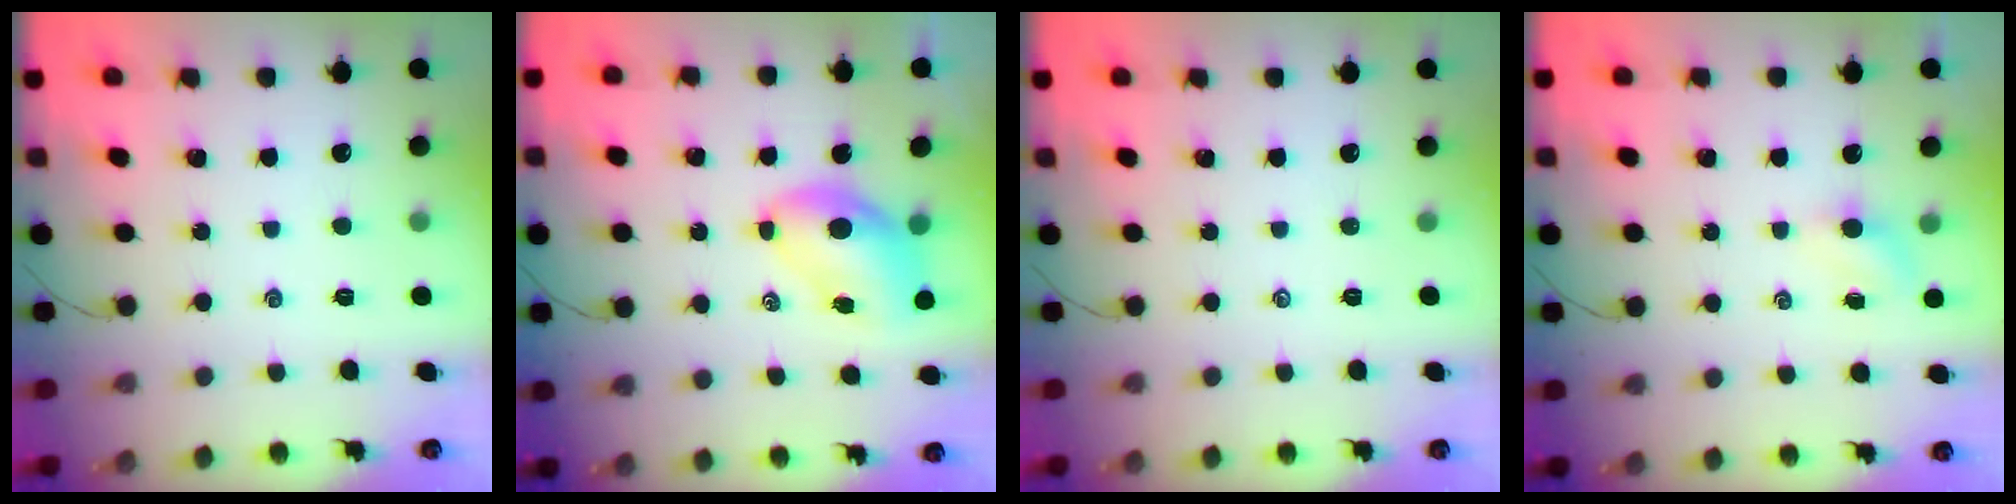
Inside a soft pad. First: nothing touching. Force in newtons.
{"total": 7.5, "press": 7.3, "slide": 2.0}
{"total": 0.0}
{"total": 3.4, "press": 3.2, "slide": 1.1}